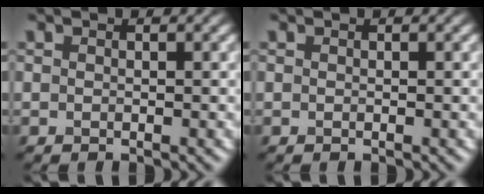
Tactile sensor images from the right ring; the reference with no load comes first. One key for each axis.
{"total": 0.0}